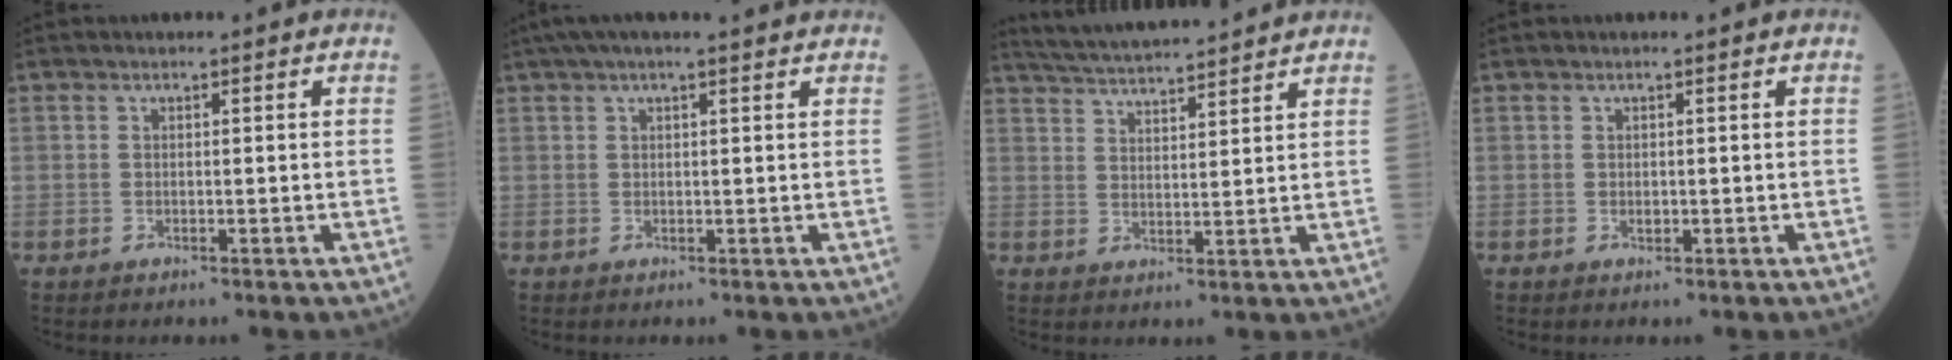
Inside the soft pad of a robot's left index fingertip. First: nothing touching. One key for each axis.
{"total": 8.0, "fx": 6.7, "fy": 0.3, "fz": 4.3, "tx": -0.071, "ty": 0.041, "tz": 0.088}
{"total": 11.7, "fx": 11.0, "fy": 0.3, "fz": 4.1, "tx": -0.081, "ty": 0.024, "tz": 0.170}
{"total": 0.6, "fx": -0.1, "fy": 0.4, "fz": 0.4, "tx": -0.010, "ty": 0.000, "tz": -0.001}